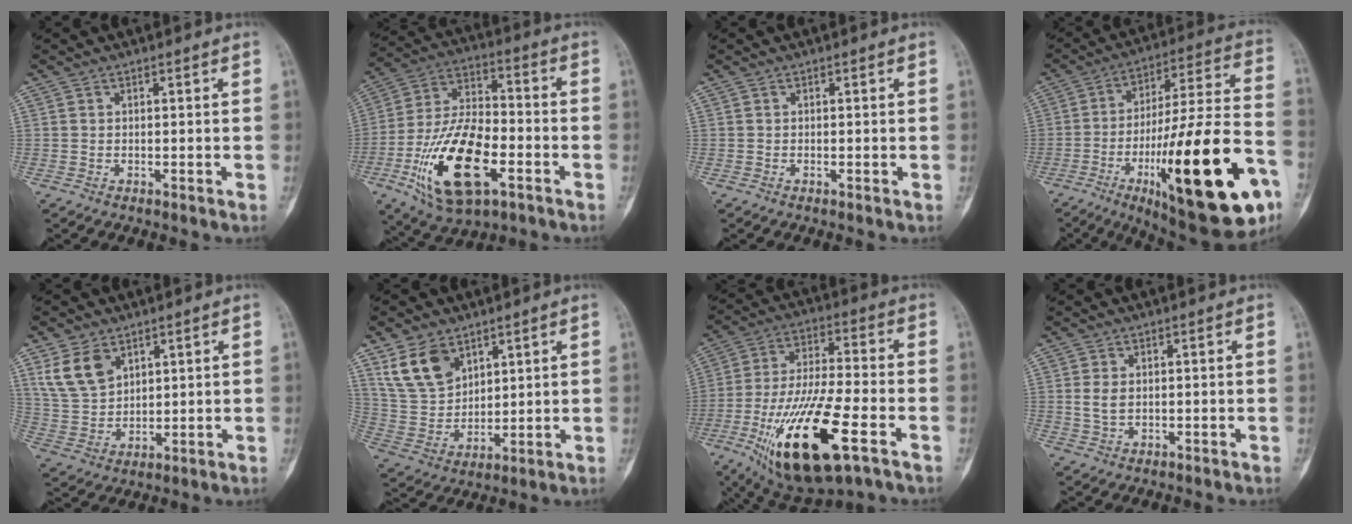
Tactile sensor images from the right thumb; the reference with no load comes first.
{"total": 20.9, "force": [-7.6, 9.8, 16.9], "torque": [-0.312, 0.027, -0.129]}
{"total": 0.0}
{"total": 32.1, "force": [-12.7, 8.1, 28.3], "torque": [-0.408, 0.048, -0.183]}
{"total": 9.2, "force": [5.0, 6.0, 4.9], "torque": [-0.084, -0.018, 0.112]}
{"total": 11.5, "force": [6.7, 7.4, 5.7], "torque": [-0.093, -0.027, 0.148]}
{"total": 23.1, "force": [-9.7, 7.2, 19.7], "torque": [-0.411, 0.013, -0.161]}
{"total": 2.6, "force": [0.4, 1.7, 2.0], "torque": [-0.035, -0.002, 0.011]}